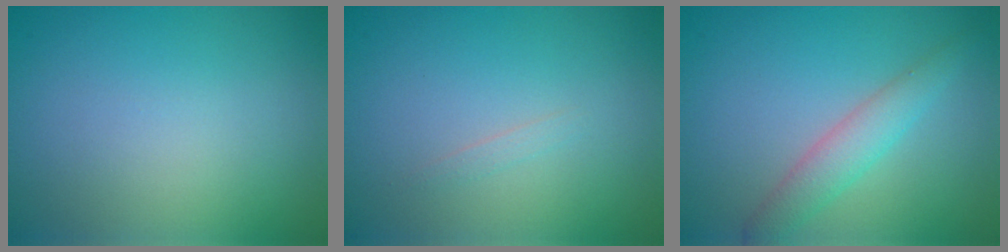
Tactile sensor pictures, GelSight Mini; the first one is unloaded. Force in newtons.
{"total": 0.5, "press": 0.5, "slide": 0.1}
{"total": 2.8, "press": 2.8, "slide": 0.1}